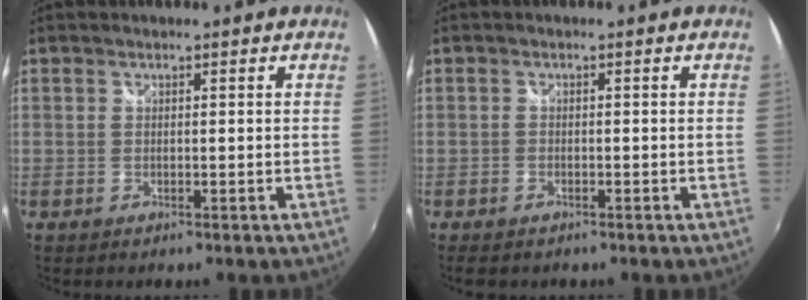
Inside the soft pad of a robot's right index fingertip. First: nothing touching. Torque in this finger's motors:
{"motor_torque": [0.08, -0.04, -0.22, -0.05]}